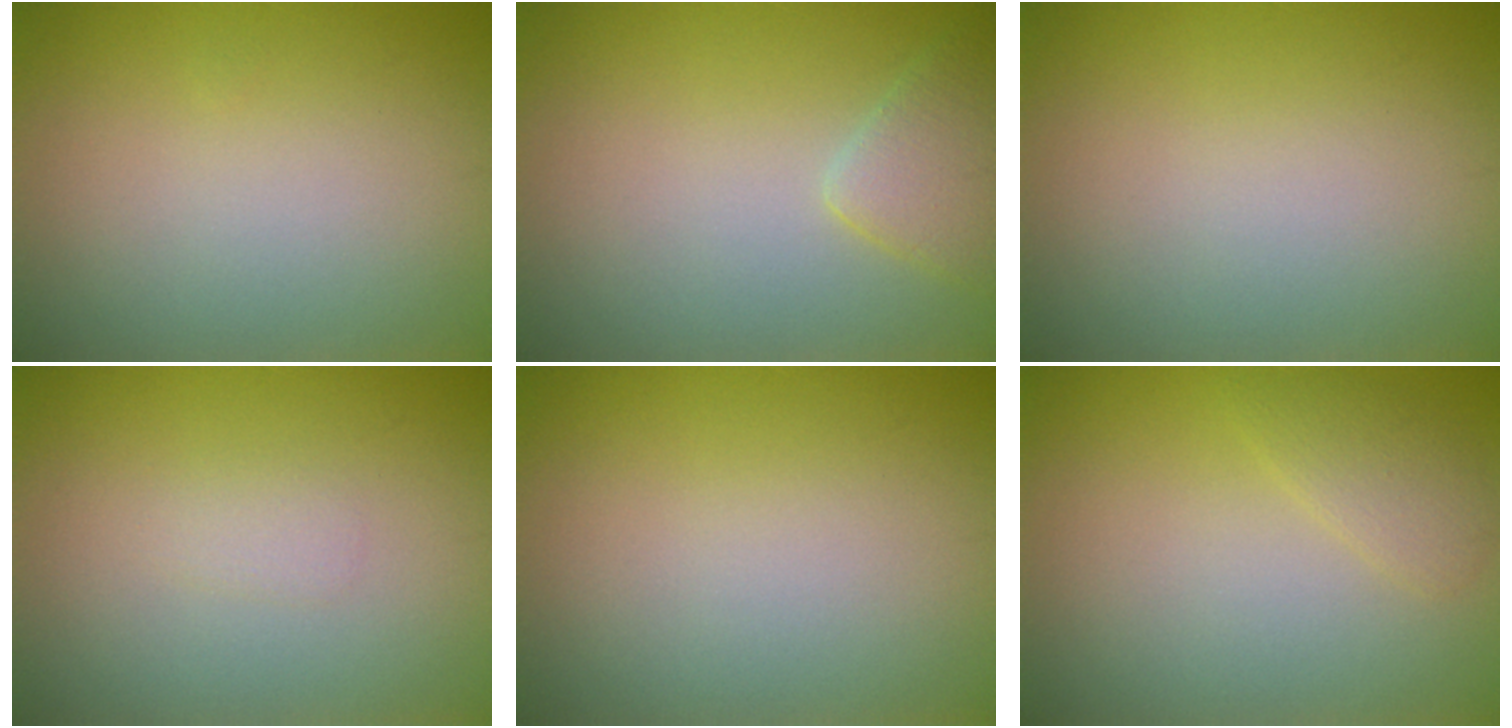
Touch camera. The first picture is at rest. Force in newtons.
{"total": 2.8, "press": 2.8, "slide": 0.2}
{"total": 0.0}
{"total": 0.8, "press": 0.8, "slide": 0.1}
{"total": 0.0}
{"total": 1.6, "press": 1.6, "slide": 0.0}